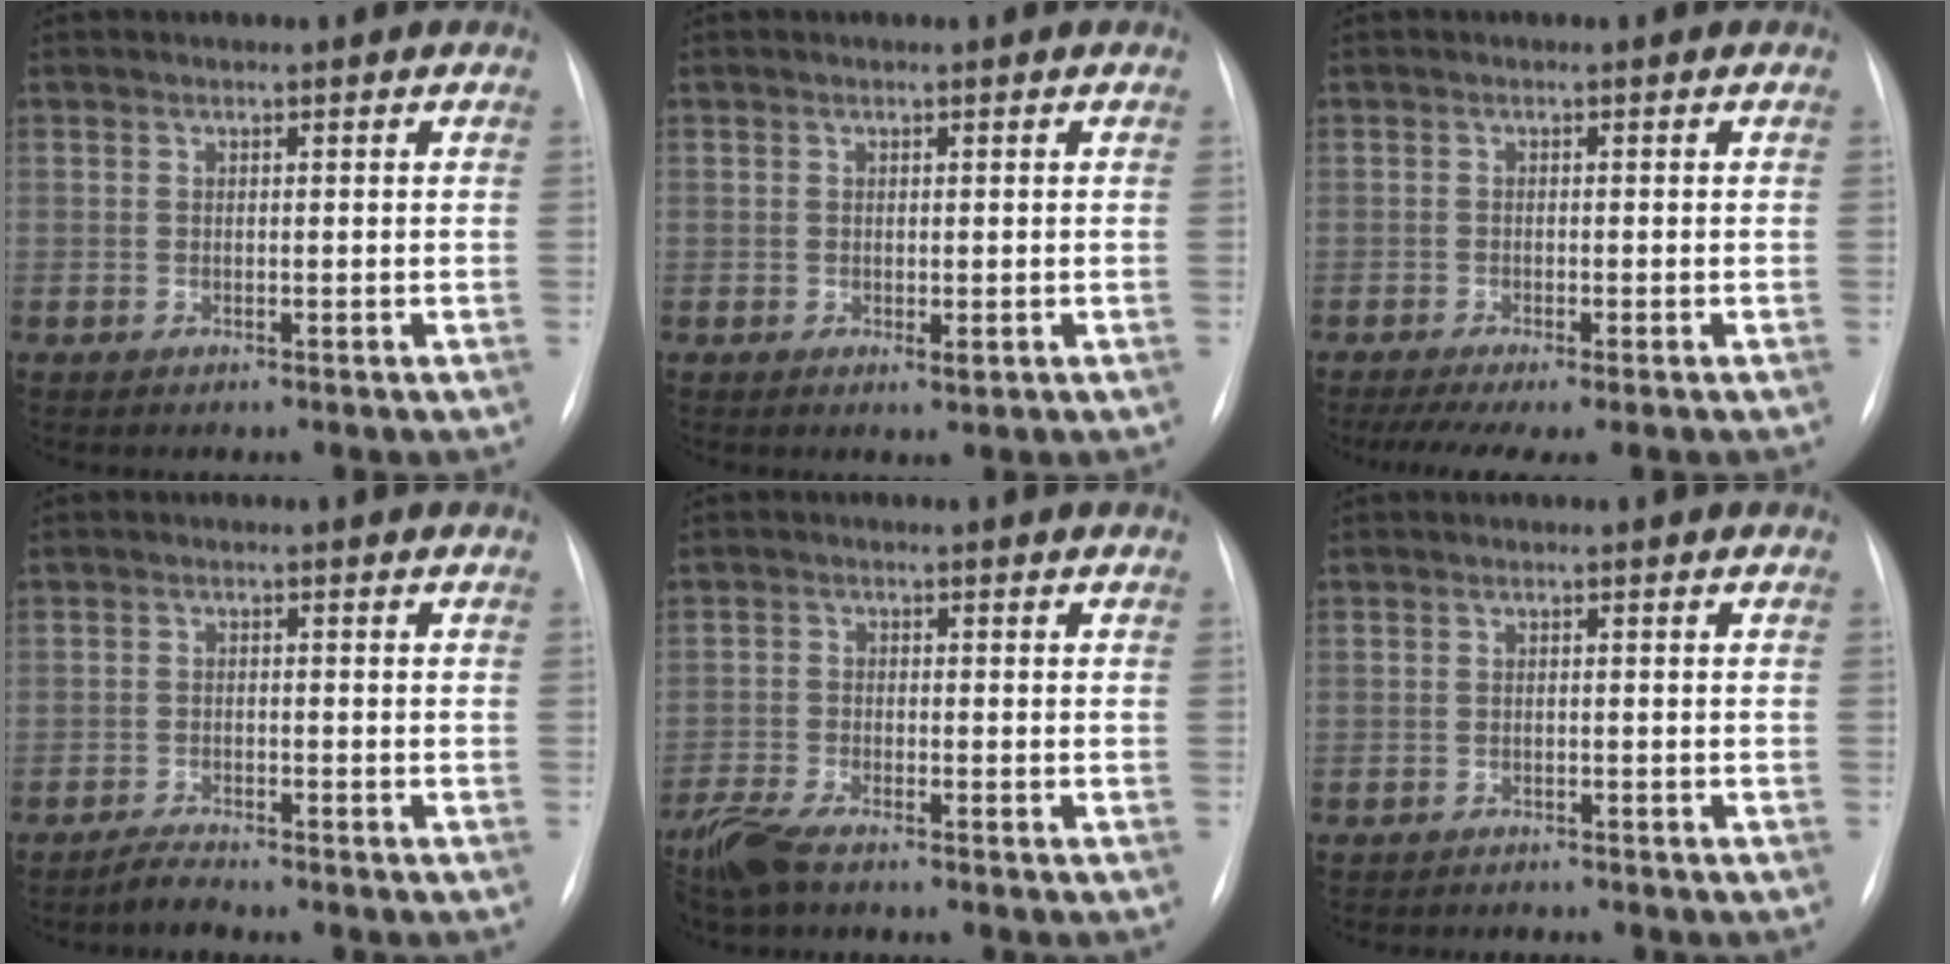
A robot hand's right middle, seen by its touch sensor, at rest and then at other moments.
{"total": 0.9, "force": [-0.1, 0.2, 0.9], "torque": [-0.010, -0.004, 0.000]}
{"total": 6.6, "force": [-4.8, 0.7, 4.5], "torque": [-0.073, -0.014, -0.077]}
{"total": 2.1, "force": [-2.1, -0.1, 0.3], "torque": [-0.010, -0.009, -0.038]}
{"total": 6.0, "force": [-4.9, 1.1, 3.2], "torque": [-0.075, -0.018, -0.097]}
{"total": 2.1, "force": [-2.1, 0.6, 0.1], "torque": [0.001, -0.005, -0.027]}